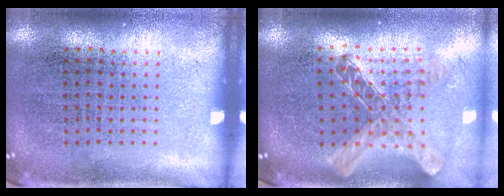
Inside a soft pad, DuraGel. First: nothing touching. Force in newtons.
{"total": 1.2, "press": 1.1, "slide": 0.5}